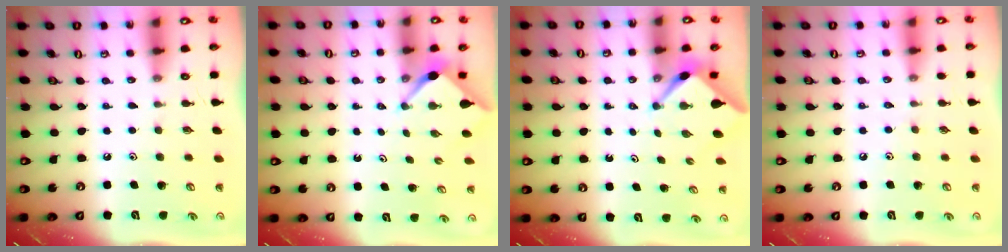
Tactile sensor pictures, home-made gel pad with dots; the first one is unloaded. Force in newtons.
{"total": 2.5, "press": 2.5, "slide": 0.3}
{"total": 2.4, "press": 2.4, "slide": 0.3}
{"total": 2.4, "press": 2.4, "slide": 0.5}